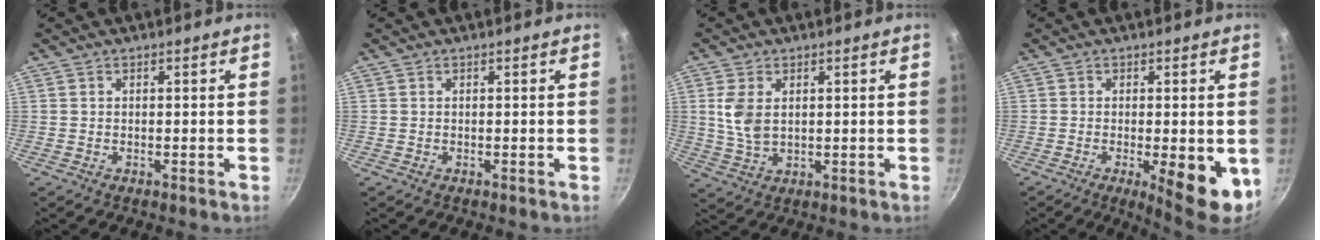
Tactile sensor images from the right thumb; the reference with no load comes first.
{"total": 0.0}
{"total": 6.3, "force": [1.3, 3.8, 4.8], "torque": [-0.100, -0.008, 0.029]}
{"total": 9.2, "force": [-2.3, 2.7, 8.5], "torque": [-0.100, -0.006, -0.021]}